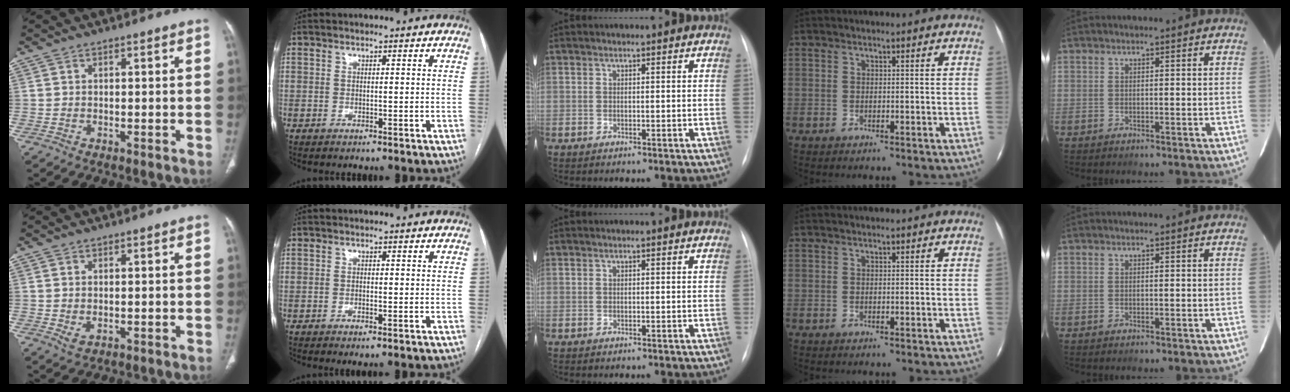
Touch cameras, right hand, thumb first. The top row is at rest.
{"thumb": {"total": 1.9, "force": [-0.1, 1.2, 1.5], "torque": [-0.034, -0.005, 0.006]}, "index": {"total": 1.1, "force": [-0.6, 0.1, 0.9], "torque": [-0.013, -0.001, -0.007]}}